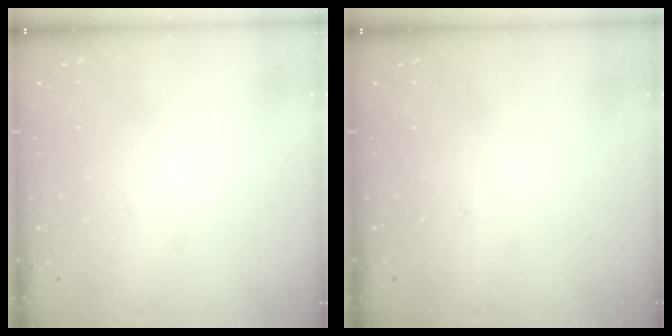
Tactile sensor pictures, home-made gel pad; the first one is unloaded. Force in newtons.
{"total": 0.0}